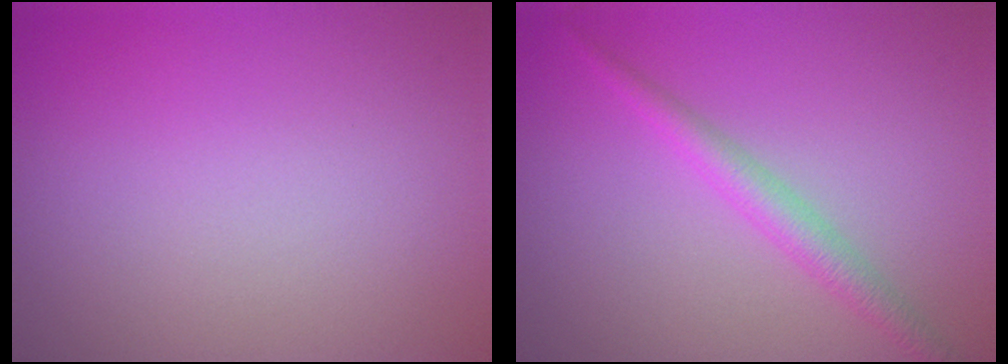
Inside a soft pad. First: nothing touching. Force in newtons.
{"total": 2.4, "press": 2.3, "slide": 0.2}